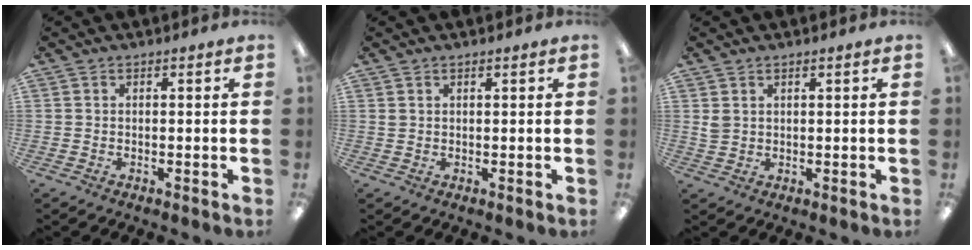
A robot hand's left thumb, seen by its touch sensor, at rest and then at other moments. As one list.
[{"total": 0.8, "force": [0.6, 0.4, 0.3], "torque": [-0.007, 0.001, 0.011]}, {"total": 2.0, "force": [1.1, 1.5, 0.9], "torque": [-0.020, 0.003, 0.021]}]